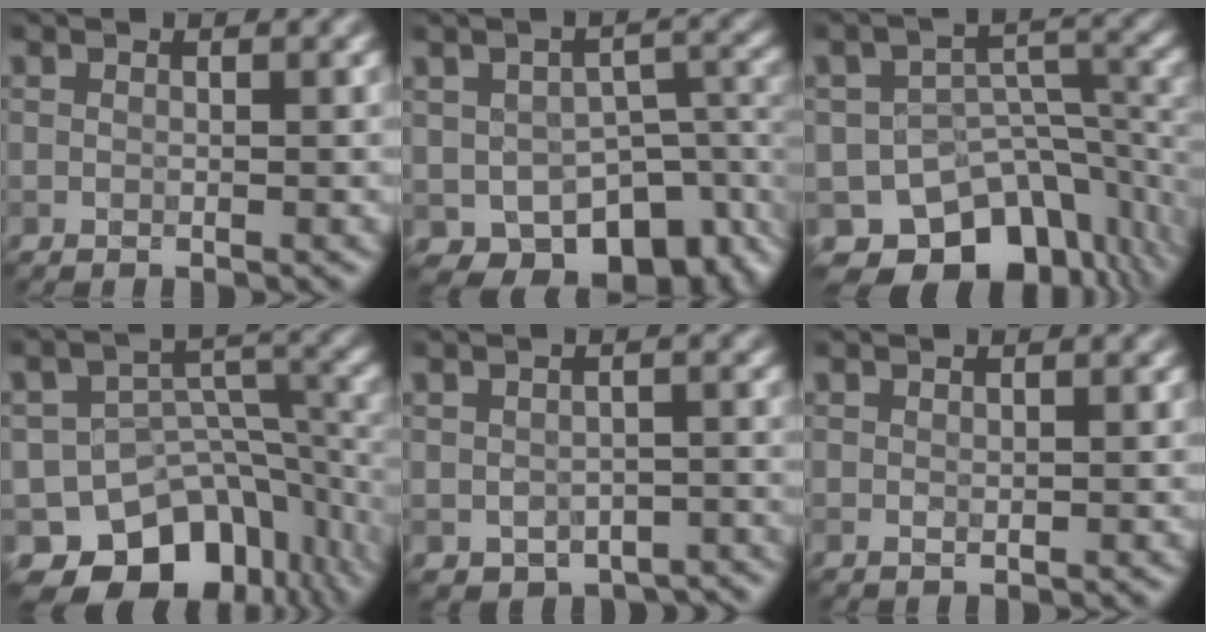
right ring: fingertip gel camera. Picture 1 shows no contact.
{"total": 9.7, "force": [-4.5, 6.3, 5.8], "torque": [-0.087, -0.031, -0.046]}
{"total": 11.0, "force": [-8.1, 6.4, 4.0], "torque": [-0.045, -0.004, -0.110]}
{"total": 11.9, "force": [-8.6, 6.9, 4.6], "torque": [-0.062, 0.005, -0.117]}
{"total": 3.4, "force": [-2.2, 2.2, 1.5], "torque": [-0.015, -0.019, -0.020]}
{"total": 0.7, "force": [0.6, 0.1, 0.0], "torque": [-0.005, -0.002, 0.010]}